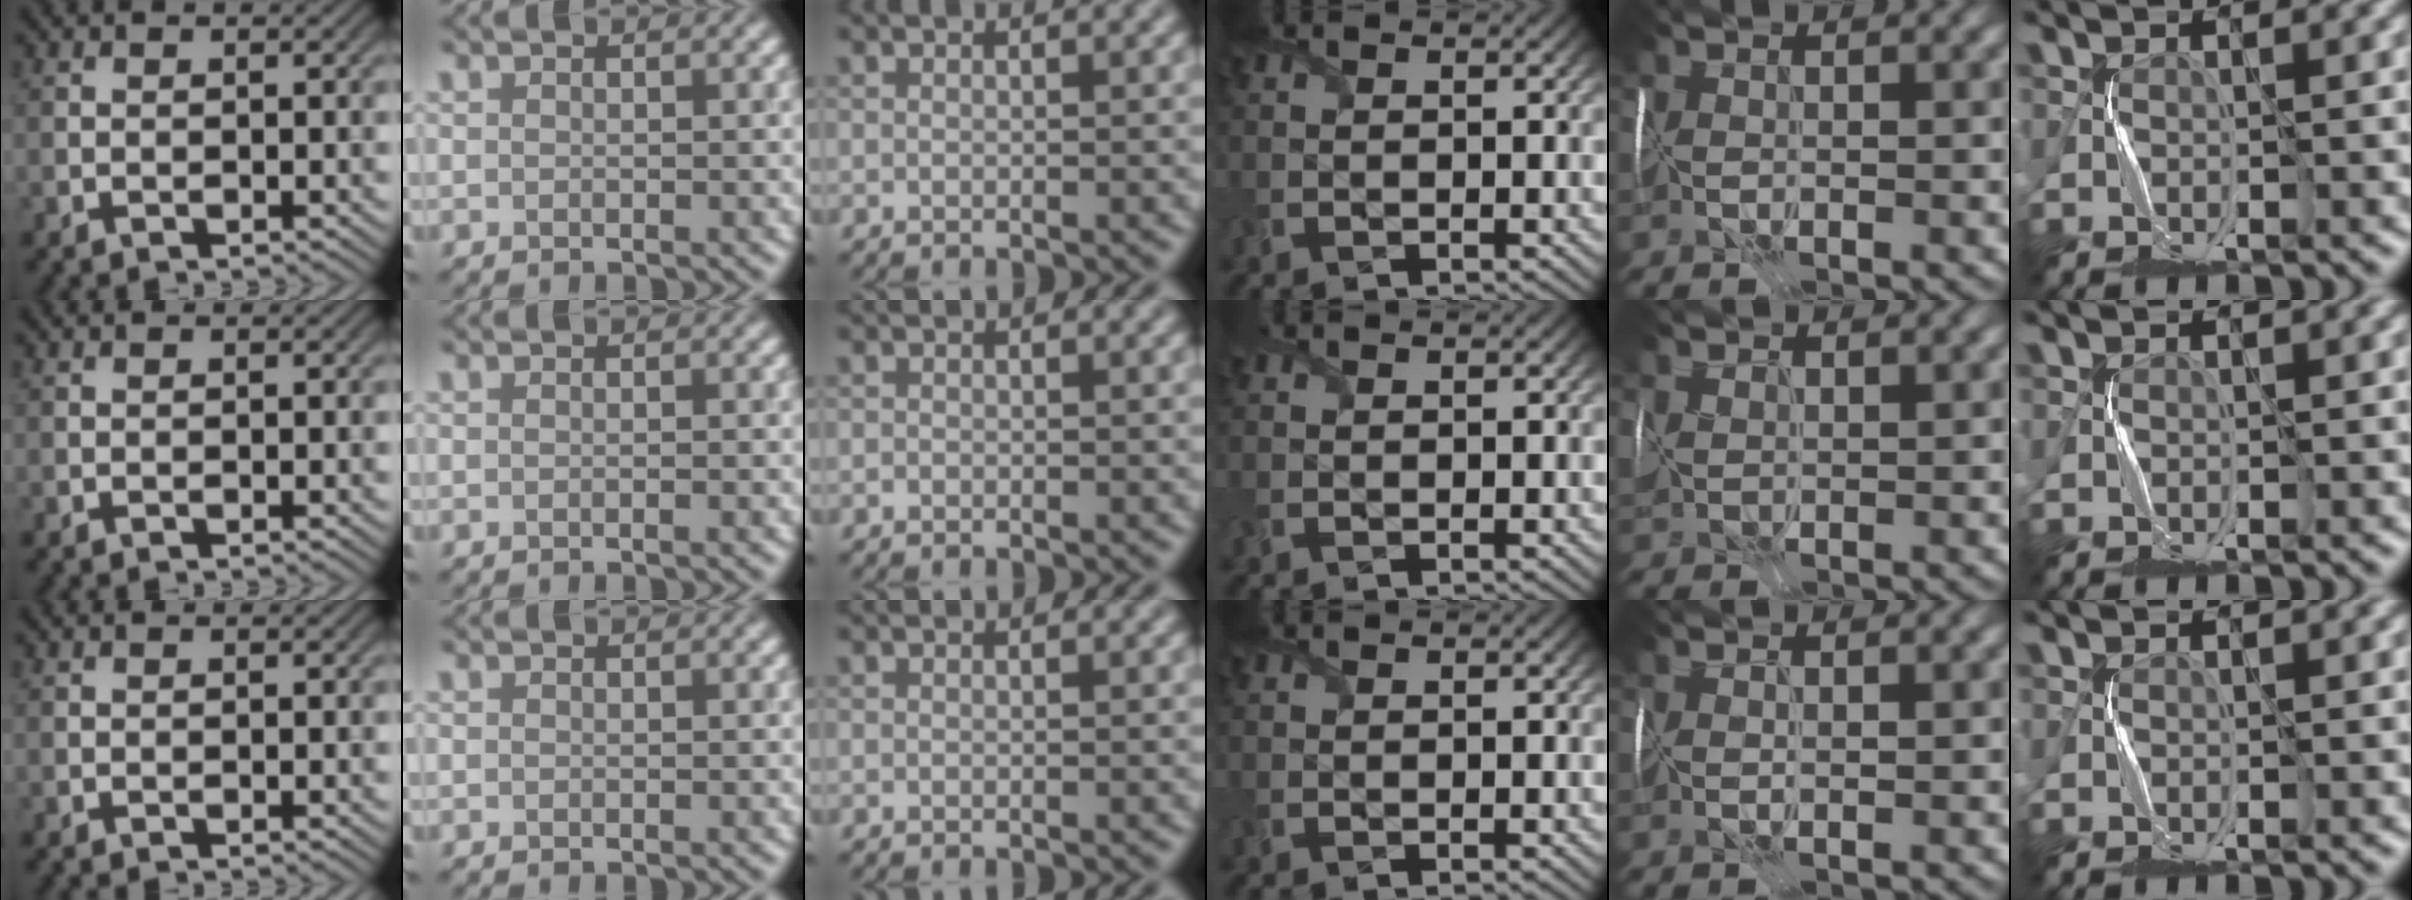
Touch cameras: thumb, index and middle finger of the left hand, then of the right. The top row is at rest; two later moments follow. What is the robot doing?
{"motion": "fold", "object": "tissue"}